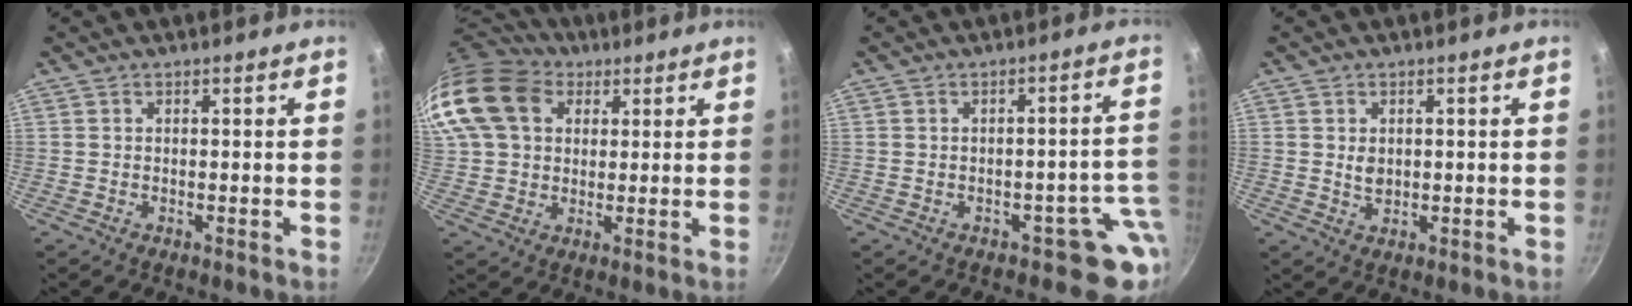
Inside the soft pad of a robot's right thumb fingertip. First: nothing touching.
{"total": 18.2, "force": [6.7, 13.9, 9.6], "torque": [-0.200, 0.022, 0.115]}
{"total": 6.7, "force": [-2.4, 4.7, 4.2], "torque": [0.031, 0.030, -0.026]}
{"total": 2.6, "force": [0.4, 2.0, 1.6], "torque": [-0.023, -0.002, 0.009]}